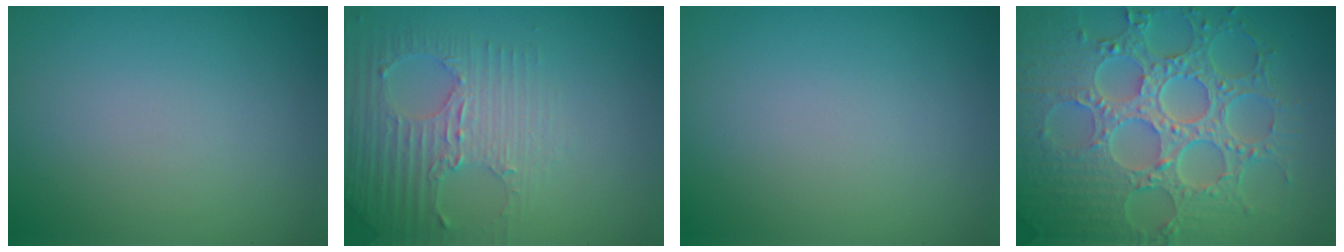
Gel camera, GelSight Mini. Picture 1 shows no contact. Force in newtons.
{"total": 2.8, "press": 2.7, "slide": 0.9}
{"total": 0.0}
{"total": 8.8, "press": 6.6, "slide": 5.9}